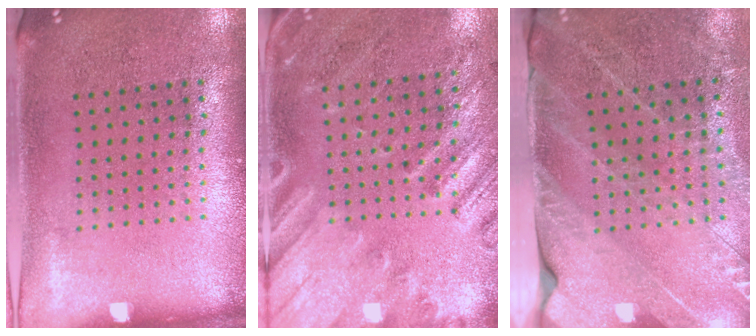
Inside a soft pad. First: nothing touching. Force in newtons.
{"total": 2.5, "press": 2.0, "slide": 1.6}
{"total": 3.4, "press": 2.9, "slide": 1.8}